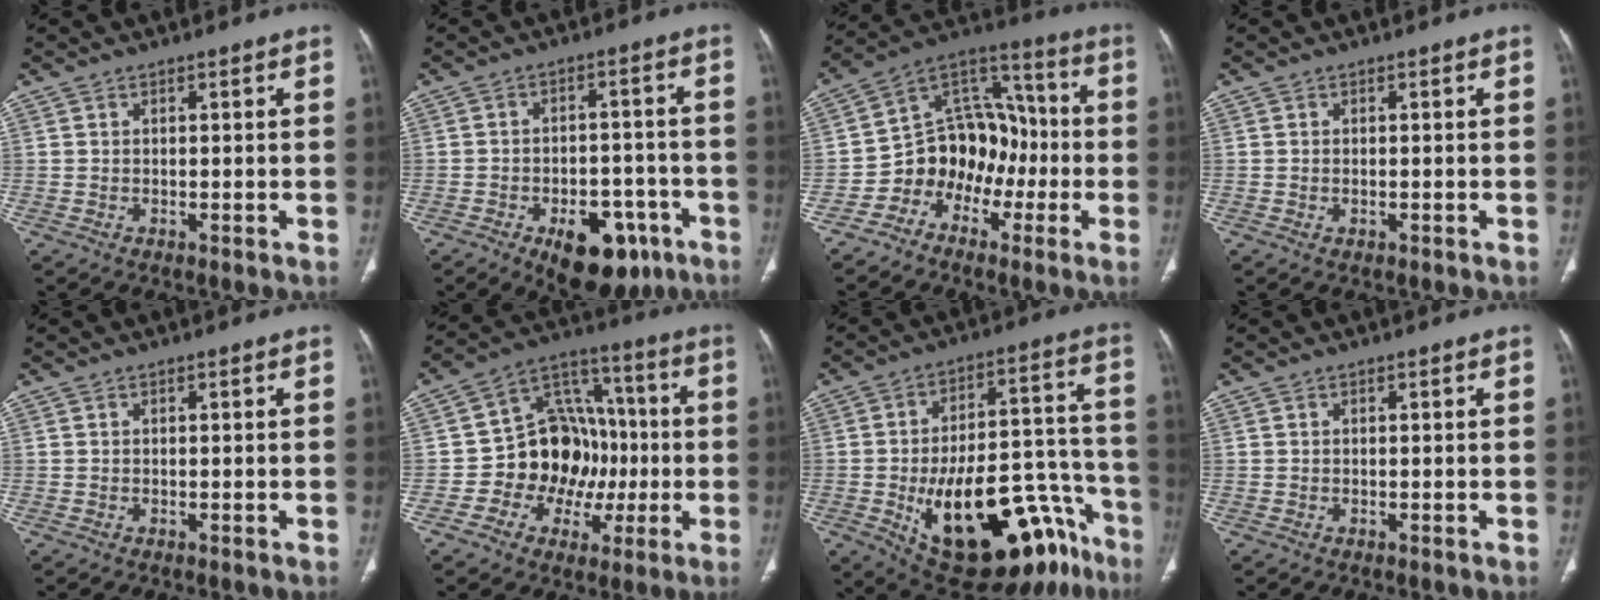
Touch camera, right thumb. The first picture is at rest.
{"total": 13.9, "force": [-7.2, 7.7, 9.1], "torque": [-0.092, 0.036, -0.091]}
{"total": 13.6, "force": [-4.8, 10.7, 6.8], "torque": [-0.056, 0.086, -0.094]}
{"total": 0.6, "force": [-0.2, 0.4, 0.5], "torque": [-0.013, 0.003, 0.000]}
{"total": 0.0}
{"total": 16.4, "force": [-1.8, 13.1, 9.7], "torque": [-0.092, 0.039, -0.027]}
{"total": 29.3, "force": [-13.8, 13.3, 22.1], "torque": [-0.259, 0.074, -0.188]}
{"total": 0.0}